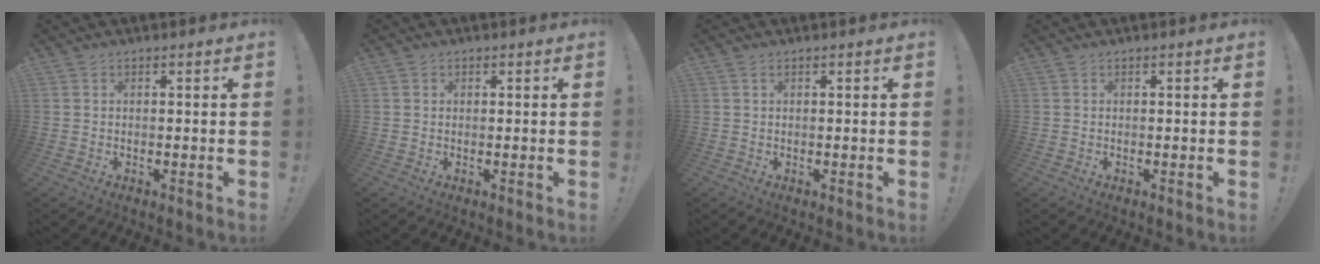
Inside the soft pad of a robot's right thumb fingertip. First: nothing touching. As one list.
[{"total": 0.8, "force": [0.3, 0.7, 0.1], "torque": [0.002, -0.001, 0.005]}, {"total": 0.6, "force": [0.3, 0.3, 0.4], "torque": [-0.013, 0.002, 0.006]}, {"total": 0.0}]